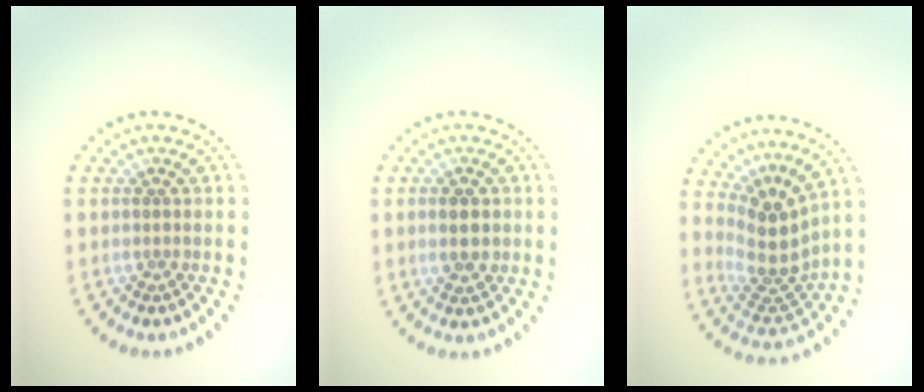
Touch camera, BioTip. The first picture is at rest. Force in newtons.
{"total": 2.4, "press": 2.4, "slide": 0.1}
{"total": 4.1, "press": 2.9, "slide": 2.9}